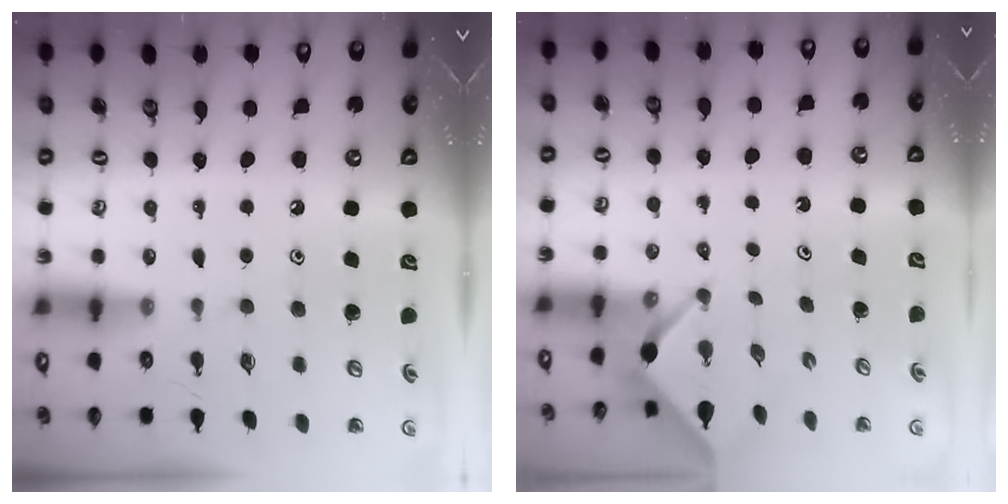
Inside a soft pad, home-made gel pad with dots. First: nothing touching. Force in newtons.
{"total": 2.4, "press": 2.4, "slide": 0.3}